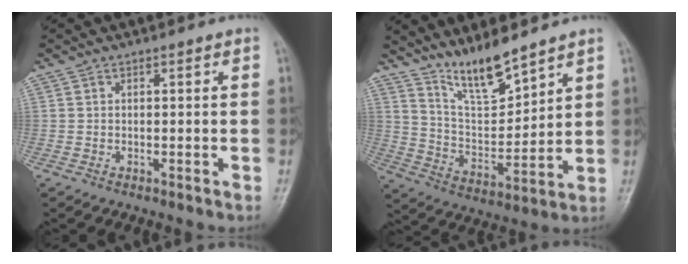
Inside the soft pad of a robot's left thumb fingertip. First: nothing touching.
{"total": 10.1, "force": [8.6, 2.0, 5.0], "torque": [-0.078, -0.070, 0.173]}